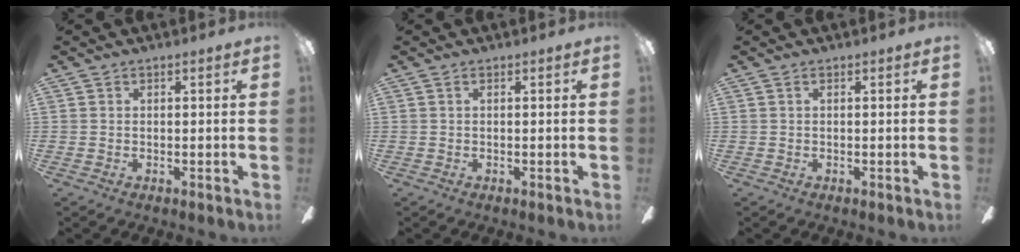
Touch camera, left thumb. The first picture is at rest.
{"total": 0.0}
{"total": 0.0}